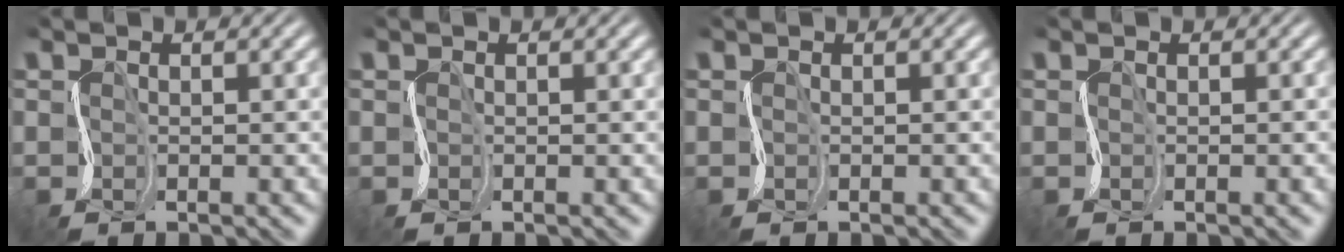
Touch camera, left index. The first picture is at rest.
{"total": 0.0}
{"total": 0.0}
{"total": 0.9, "force": [-0.3, 0.2, 0.8], "torque": [-0.004, 0.000, -0.006]}